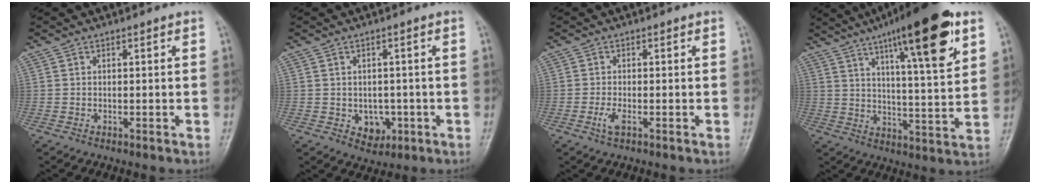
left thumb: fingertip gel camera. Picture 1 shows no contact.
{"total": 4.5, "force": [-1.1, 3.5, 2.5], "torque": [-0.012, 0.004, -0.005]}
{"total": 2.2, "force": [-0.9, 0.8, 1.9], "torque": [-0.047, -0.002, -0.018]}
{"total": 20.3, "force": [11.0, 4.3, 16.5], "torque": [-0.229, -0.034, 0.167]}